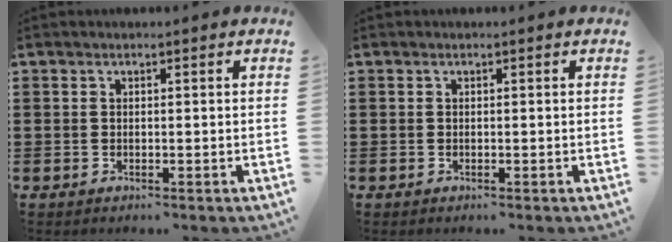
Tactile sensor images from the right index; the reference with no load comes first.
{"total": 0.0}